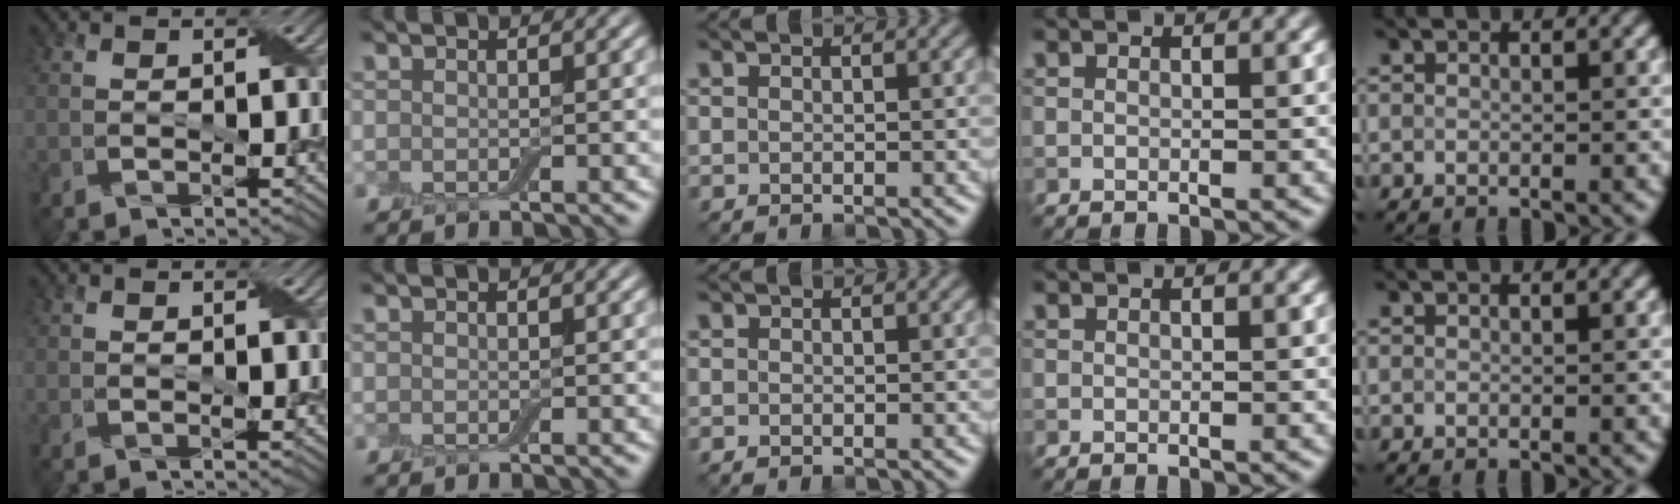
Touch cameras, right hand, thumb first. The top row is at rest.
{"thumb": {"total": 0.6, "force": [0.2, 0.2, 0.6], "torque": [-0.010, -0.001, 0.003]}}